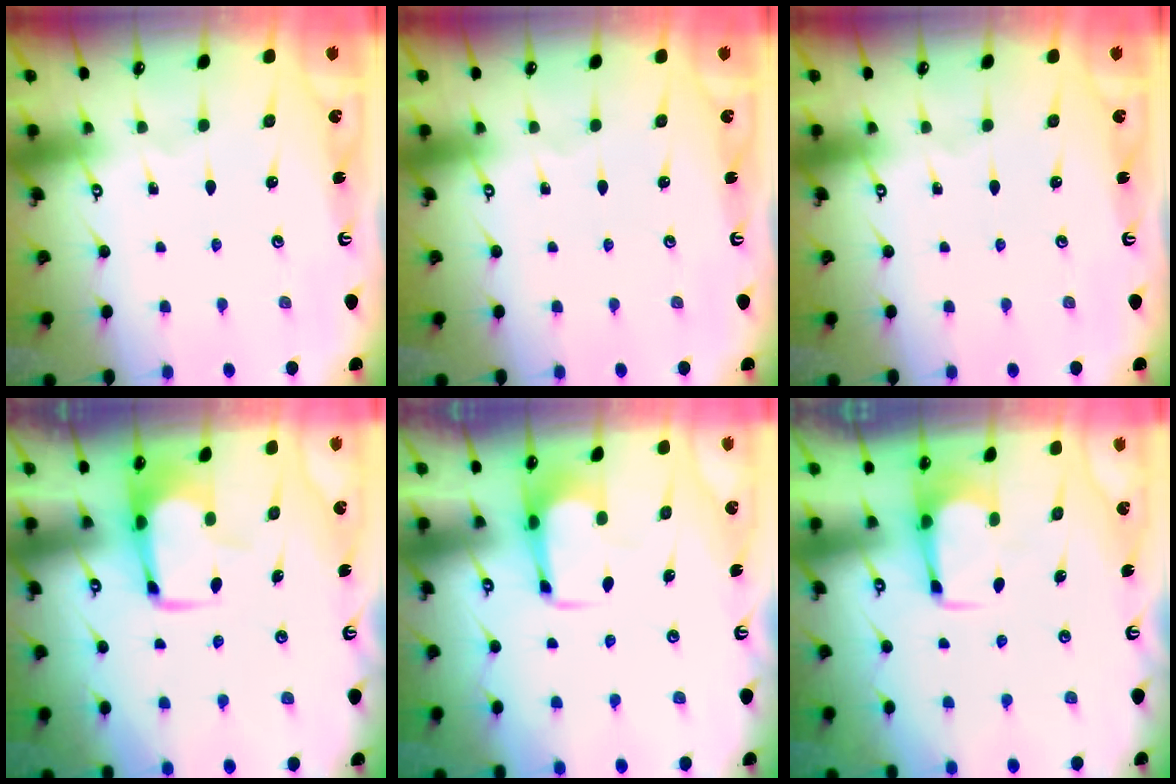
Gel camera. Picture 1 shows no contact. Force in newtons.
{"total": 0.0}
{"total": 0.0}
{"total": 1.9, "press": 1.8, "slide": 0.5}
{"total": 1.9, "press": 1.8, "slide": 0.4}
{"total": 2.8, "press": 2.8, "slide": 0.5}